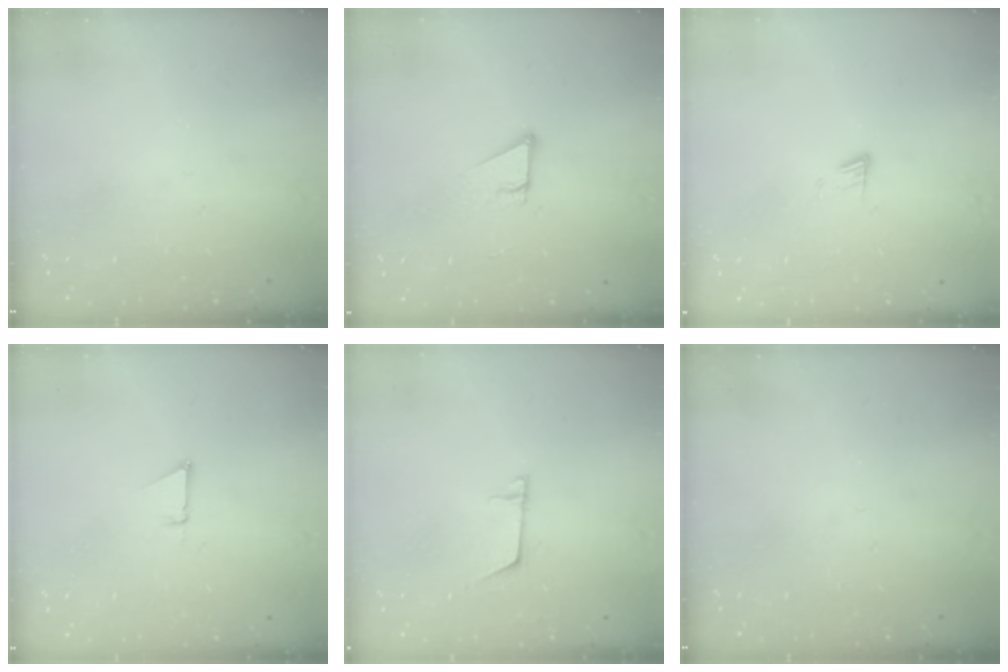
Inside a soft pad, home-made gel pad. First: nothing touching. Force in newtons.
{"total": 3.7, "press": 3.7, "slide": 0.2}
{"total": 5.0, "press": 4.9, "slide": 0.5}
{"total": 2.5, "press": 2.5, "slide": 0.1}
{"total": 5.0, "press": 5.0, "slide": 0.4}
{"total": 0.0}